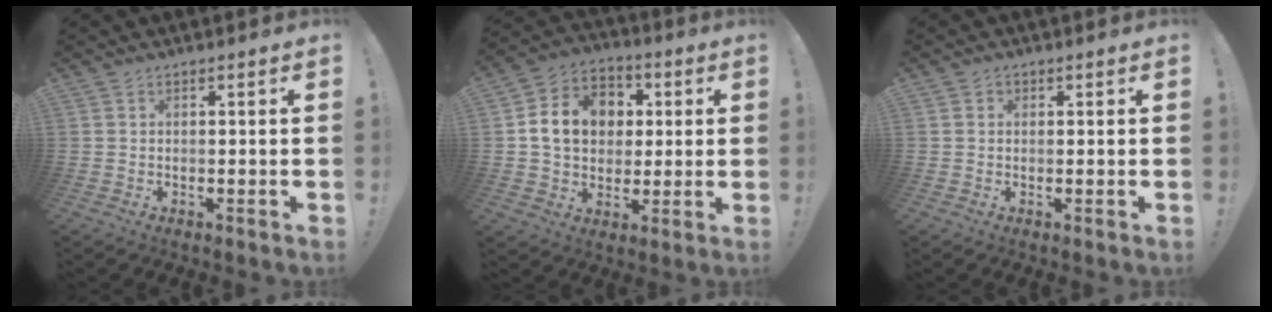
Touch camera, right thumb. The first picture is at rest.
{"total": 14.4, "force": [2.5, 11.9, 7.8], "torque": [-0.115, 0.006, 0.057]}
{"total": 1.0, "force": [0.1, 0.9, 0.3], "torque": [0.001, 0.000, 0.000]}